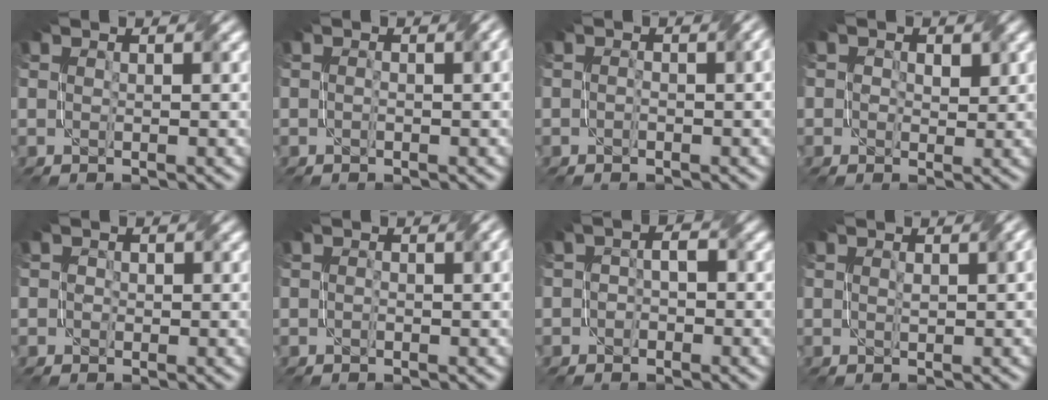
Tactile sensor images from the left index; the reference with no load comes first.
{"total": 2.0, "force": [-0.4, 0.8, 1.8], "torque": [-0.023, -0.004, -0.003]}
{"total": 2.5, "force": [-0.9, 1.1, 2.0], "torque": [-0.020, -0.005, -0.012]}
{"total": 2.0, "force": [0.5, 1.8, 0.9], "torque": [-0.018, 0.004, 0.008]}
{"total": 1.3, "force": [-0.1, 1.3, 0.3], "torque": [-0.006, 0.004, -0.005]}
{"total": 2.1, "force": [-0.3, 1.0, 1.8], "torque": [-0.022, -0.004, -0.005]}
{"total": 2.1, "force": [-1.1, 1.5, 0.9], "torque": [-0.004, 0.005, -0.024]}
{"total": 1.2, "force": [0.1, 0.2, 1.2], "torque": [-0.019, 0.002, 0.001]}